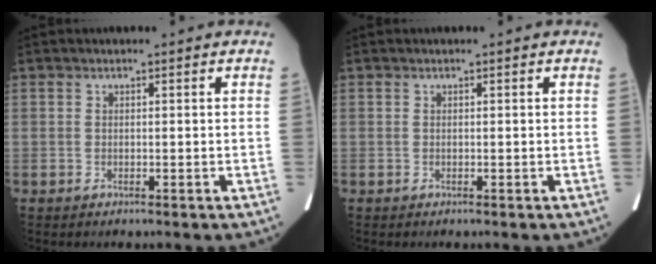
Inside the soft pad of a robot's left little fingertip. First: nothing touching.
{"total": 0.0}